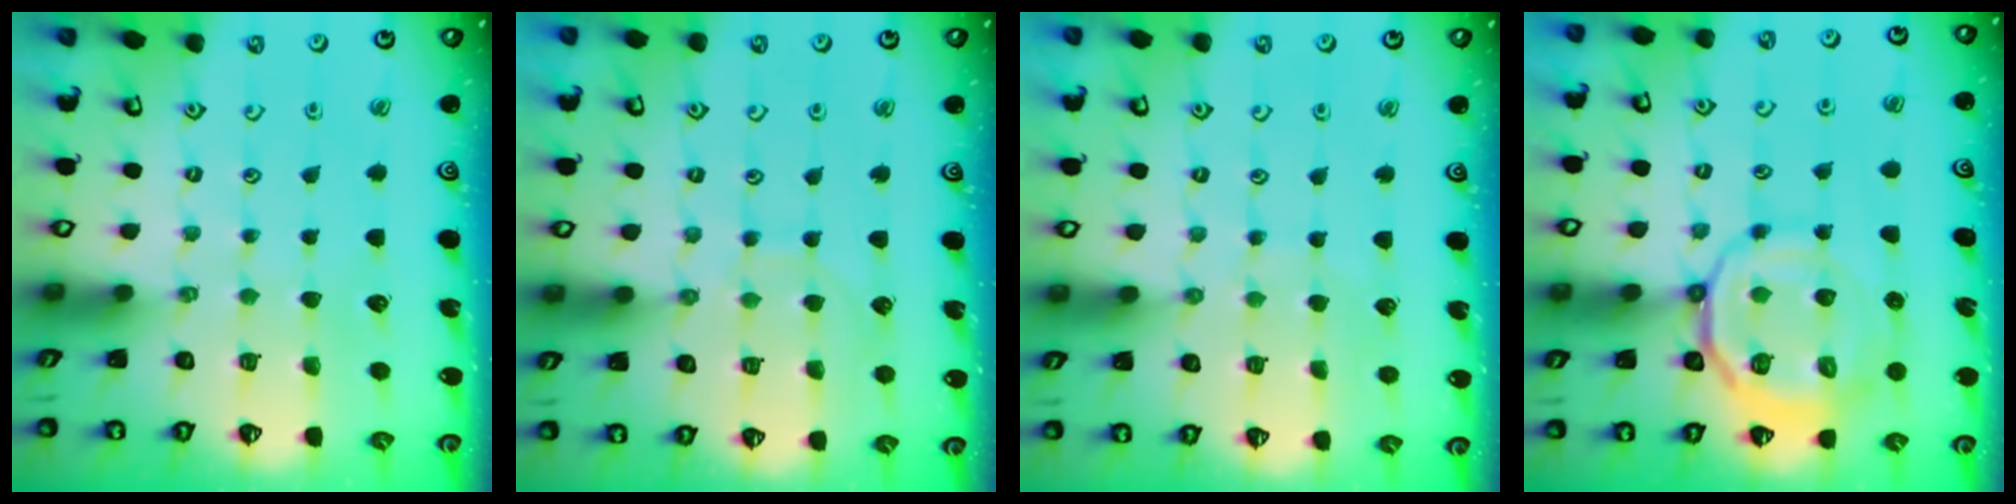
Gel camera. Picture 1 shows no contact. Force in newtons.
{"total": 6.8, "press": 6.8, "slide": 0.1}
{"total": 4.4, "press": 4.3, "slide": 0.4}
{"total": 13.4, "press": 13.3, "slide": 1.9}